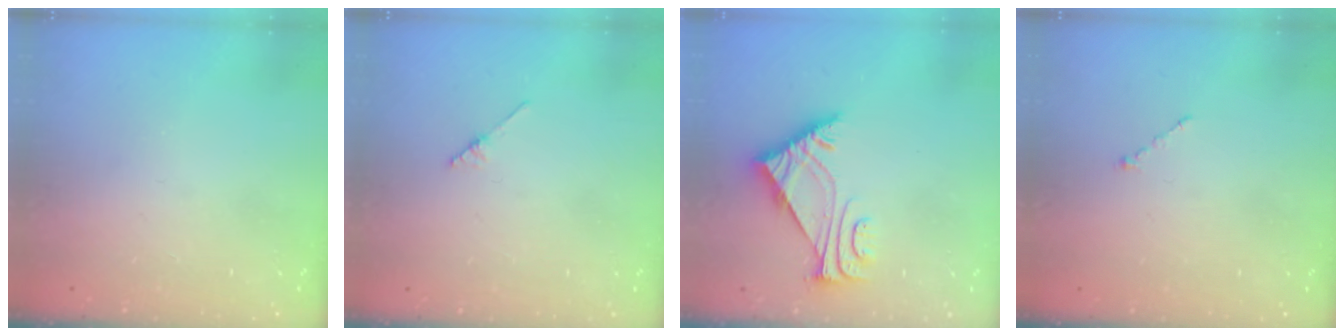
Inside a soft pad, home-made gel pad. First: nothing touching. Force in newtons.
{"total": 2.1, "press": 2.1, "slide": 0.1}
{"total": 6.6, "press": 6.6, "slide": 1.0}
{"total": 1.0, "press": 0.9, "slide": 0.3}